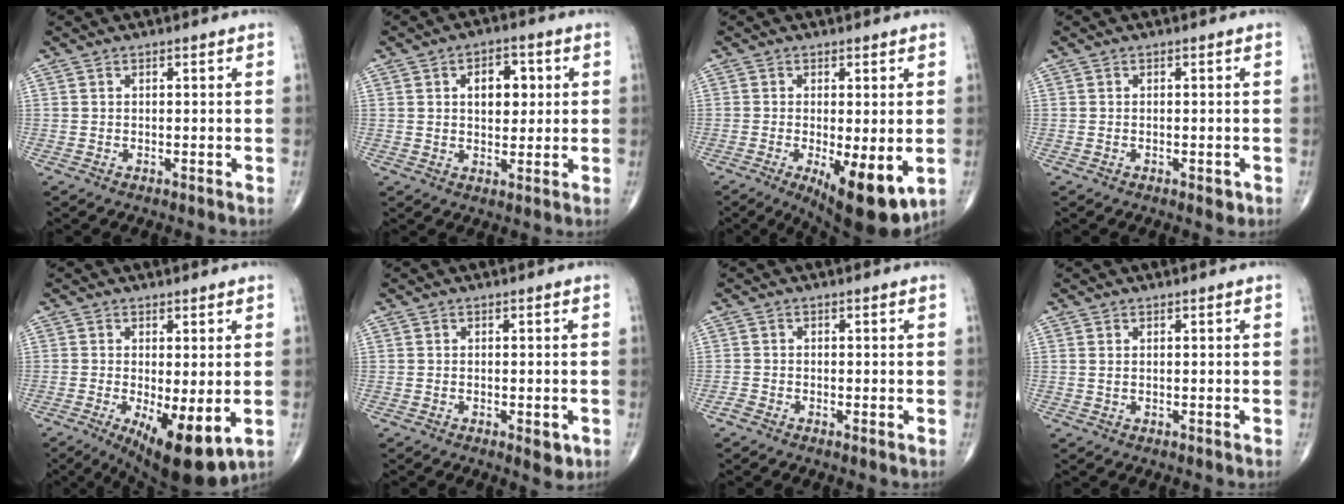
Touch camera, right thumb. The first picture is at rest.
{"total": 7.0, "force": [1.6, 4.3, 5.2], "torque": [-0.046, -0.001, 0.022]}
{"total": 11.3, "force": [-3.1, 3.7, 10.2], "torque": [-0.148, -0.024, -0.037]}
{"total": 1.6, "force": [-0.7, 0.8, 1.2], "torque": [-0.015, 0.000, -0.006]}
{"total": 11.2, "force": [-3.1, 3.8, 10.1], "torque": [-0.154, -0.024, -0.035]}
{"total": 3.0, "force": [-1.0, 1.3, 2.4], "torque": [-0.024, -0.003, -0.009]}
{"total": 1.2, "force": [-0.7, 0.5, 0.8], "torque": [-0.017, -0.003, -0.019]}
{"total": 0.6, "force": [0.2, 0.2, 0.5], "torque": [-0.011, 0.004, 0.006]}